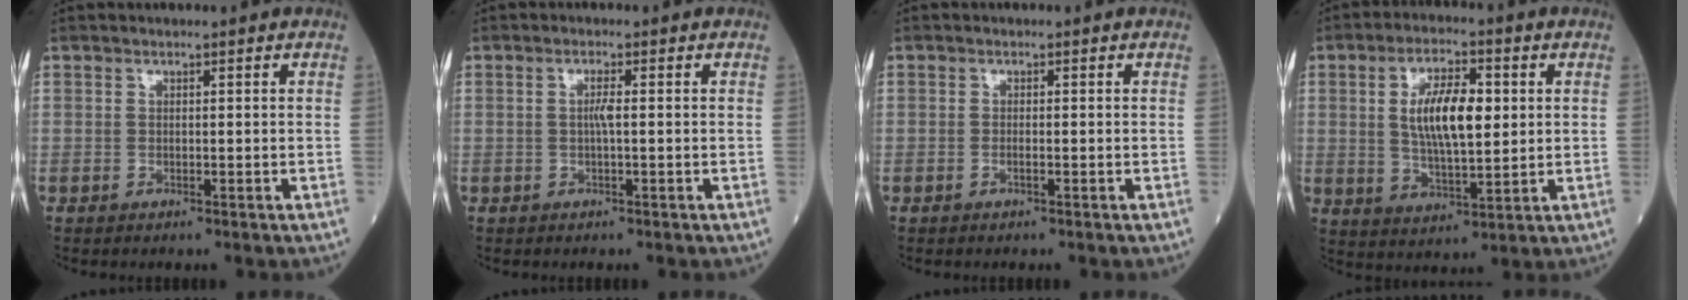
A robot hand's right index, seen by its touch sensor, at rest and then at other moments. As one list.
[{"total": 1.7, "force": [0.0, 0.0, 1.7], "torque": [-0.033, 0.002, -0.001]}, {"total": 0.8, "force": [-0.3, 0.0, 0.7], "torque": [-0.017, 0.000, -0.006]}, {"total": 10.3, "force": [1.7, 3.3, 9.6], "torque": [-0.180, 0.007, 0.031]}]